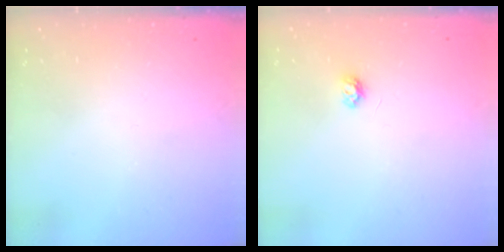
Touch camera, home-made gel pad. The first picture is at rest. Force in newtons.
{"total": 3.5, "press": 3.5, "slide": 0.5}